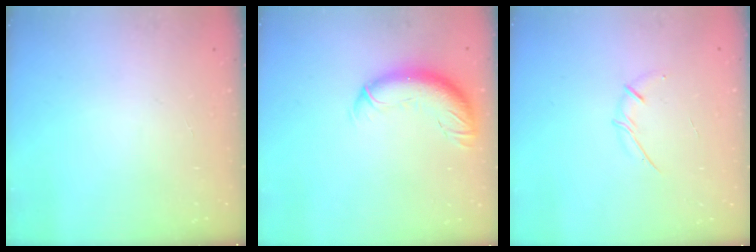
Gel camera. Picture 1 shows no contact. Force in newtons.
{"total": 12.4, "press": 12.0, "slide": 2.9}
{"total": 5.6, "press": 5.6, "slide": 0.7}